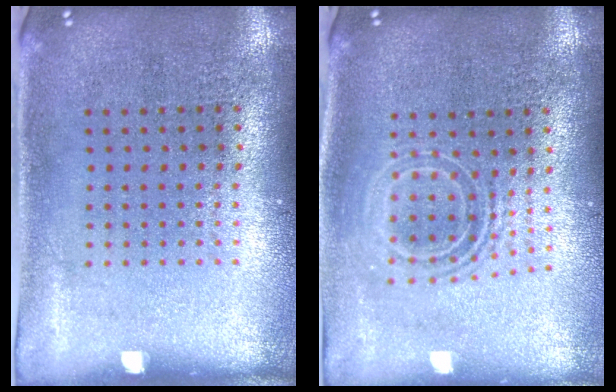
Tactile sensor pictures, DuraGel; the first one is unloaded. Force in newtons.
{"total": 1.7, "press": 1.2, "slide": 1.1}